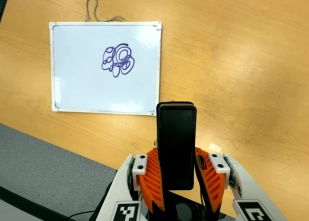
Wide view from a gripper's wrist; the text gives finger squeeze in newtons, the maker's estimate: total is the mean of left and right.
{"total": 4.8, "left": 3.3, "right": 6.2}